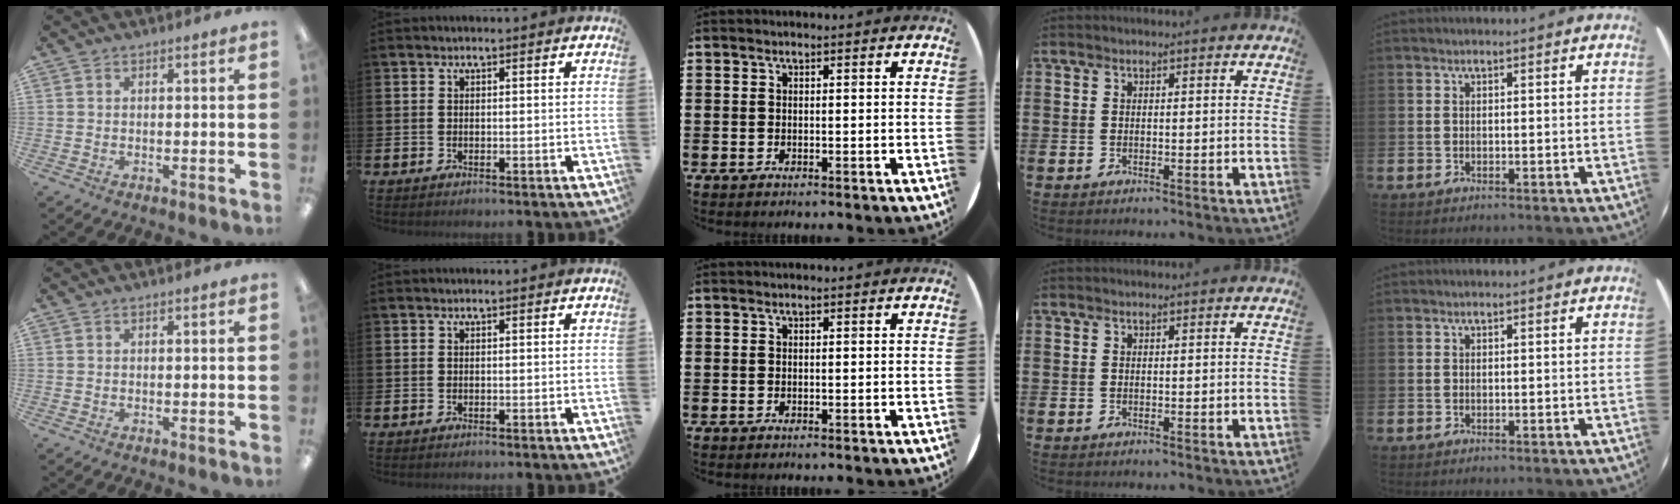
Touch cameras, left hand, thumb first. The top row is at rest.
{}